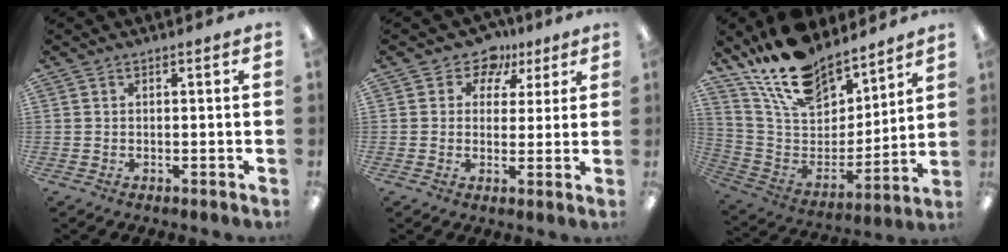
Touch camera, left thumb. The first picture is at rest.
{"total": 7.2, "force": [4.8, 5.1, 1.8], "torque": [-0.034, -0.029, 0.084]}
{"total": 19.4, "force": [15.9, 8.4, 7.2], "torque": [-0.157, -0.101, 0.290]}